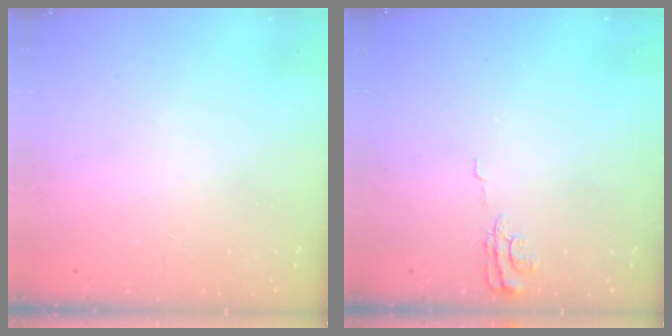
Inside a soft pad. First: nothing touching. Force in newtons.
{"total": 6.2, "press": 6.2, "slide": 0.4}